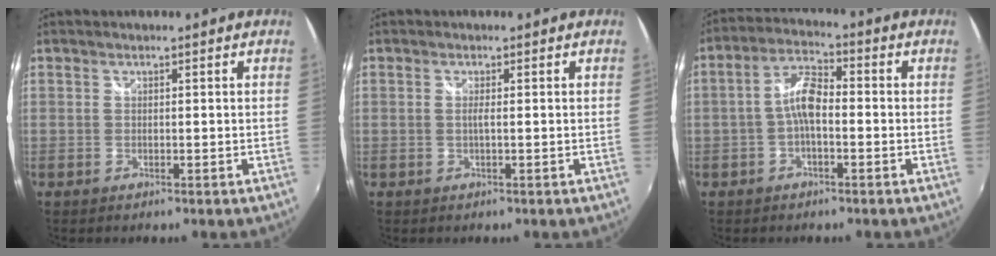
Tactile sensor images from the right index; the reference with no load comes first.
{"total": 1.0, "force": [-0.1, -0.2, 1.0], "torque": [-0.019, -0.001, -0.003]}
{"total": 6.0, "force": [-1.4, 2.3, 5.4], "torque": [-0.113, 0.019, -0.029]}